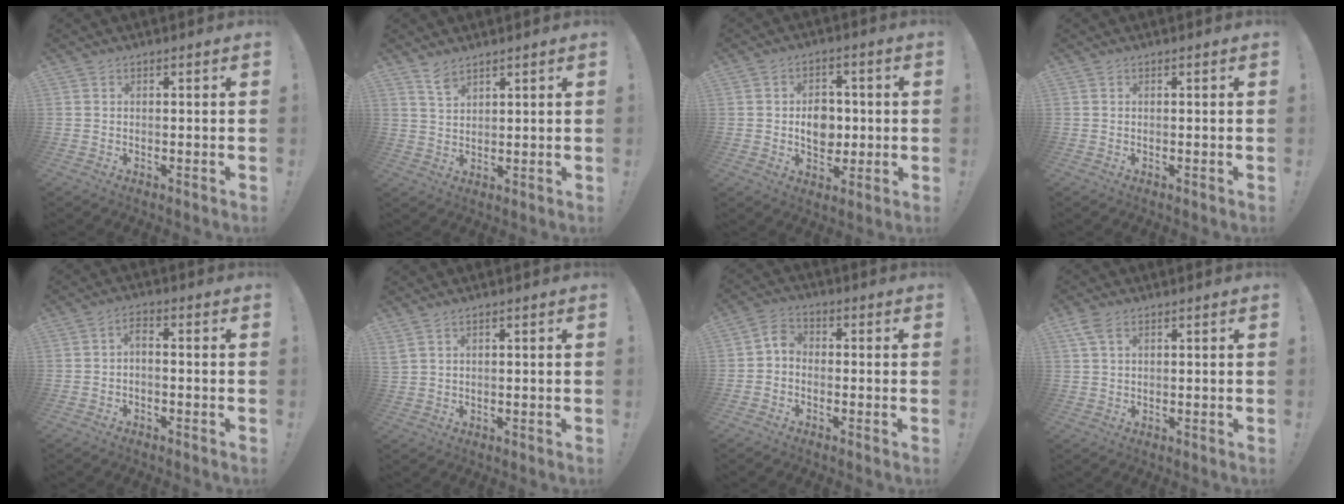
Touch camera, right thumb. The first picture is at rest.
{"total": 4.8, "force": [3.8, 2.0, 1.9], "torque": [-0.032, -0.026, 0.072]}
{"total": 8.6, "force": [-0.3, 6.9, 5.1], "torque": [-0.069, 0.006, -0.004]}
{"total": 0.0}
{"total": 2.6, "force": [-1.4, 0.7, 2.0], "torque": [-0.045, 0.007, -0.028]}
{"total": 2.3, "force": [1.5, 1.0, 1.4], "torque": [-0.029, -0.001, 0.030]}
{"total": 3.9, "force": [-1.7, 2.8, 2.1], "torque": [-0.042, 0.013, -0.032]}
{"total": 4.2, "force": [2.2, 2.2, 2.9], "torque": [-0.052, -0.007, 0.041]}